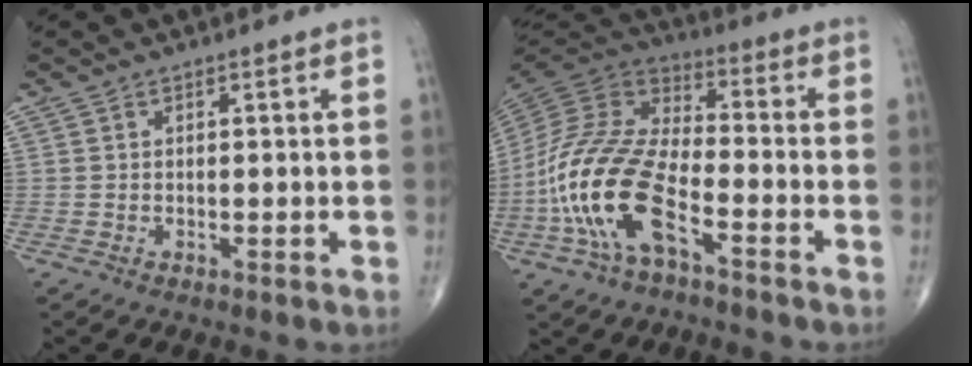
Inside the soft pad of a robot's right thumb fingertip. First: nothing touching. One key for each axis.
{"total": 18.5, "fx": -7.3, "fy": 7.9, "fz": 15.1, "tx": -0.326, "ty": 0.041, "tz": -0.140}